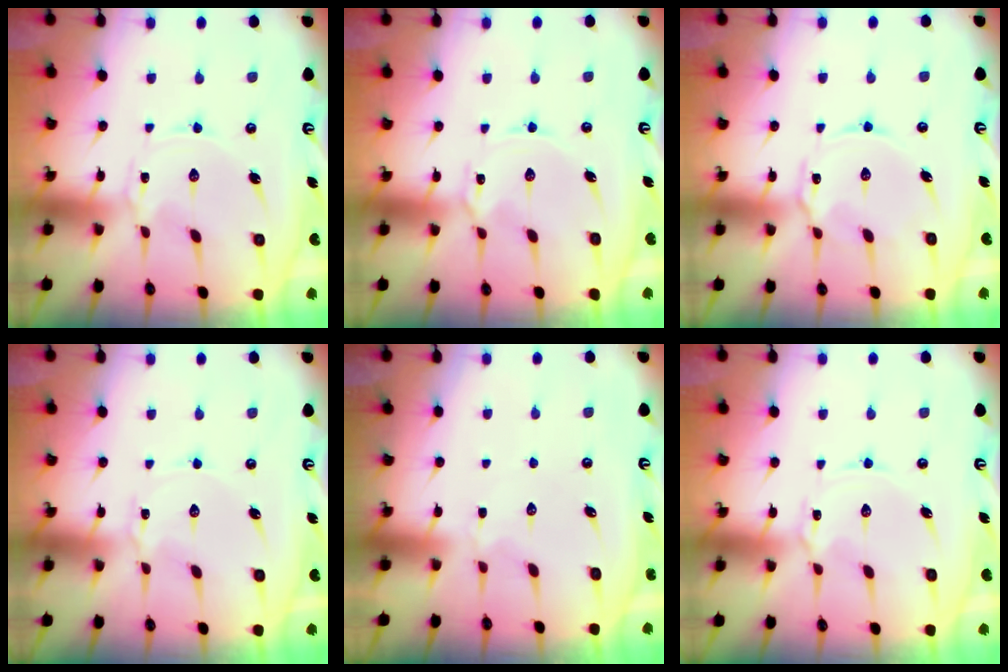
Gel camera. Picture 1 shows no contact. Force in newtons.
{"total": 1.7, "press": 1.7, "slide": 0.3}
{"total": 4.9, "press": 4.9, "slide": 0.4}
{"total": 1.6, "press": 1.6, "slide": 0.2}
{"total": 2.2, "press": 2.2, "slide": 0.5}
{"total": 1.4, "press": 1.4, "slide": 0.2}